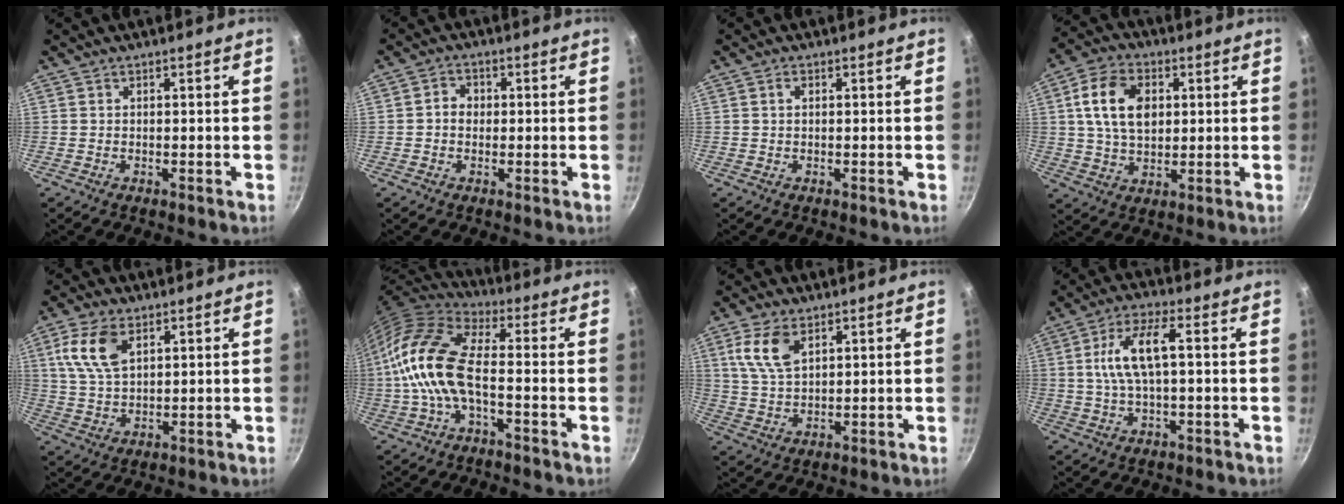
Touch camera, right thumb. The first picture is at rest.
{"total": 3.1, "force": [-0.1, 2.6, 1.5], "torque": [-0.012, 0.009, -0.007]}
{"total": 1.0, "force": [0.3, 0.6, 0.7], "torque": [-0.012, 0.004, 0.004]}
{"total": 12.2, "force": [2.5, 8.2, 8.6], "torque": [-0.141, 0.003, 0.041]}
{"total": 9.5, "force": [3.9, 5.3, 6.9], "torque": [-0.134, -0.007, 0.078]}
{"total": 15.1, "force": [-2.2, 6.7, 13.3], "torque": [-0.269, 0.033, -0.060]}
{"total": 8.2, "force": [3.7, 4.4, 5.8], "torque": [-0.112, -0.012, 0.076]}
{"total": 9.3, "force": [0.9, 3.2, 8.7], "torque": [-0.176, 0.019, 0.017]}